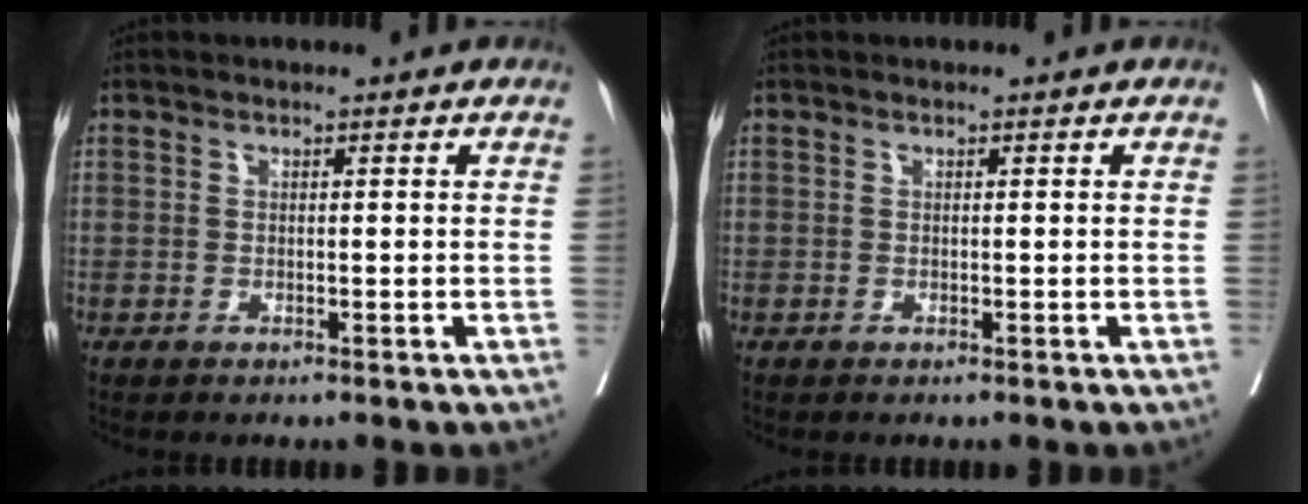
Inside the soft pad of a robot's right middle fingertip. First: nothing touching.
{"total": 0.0}